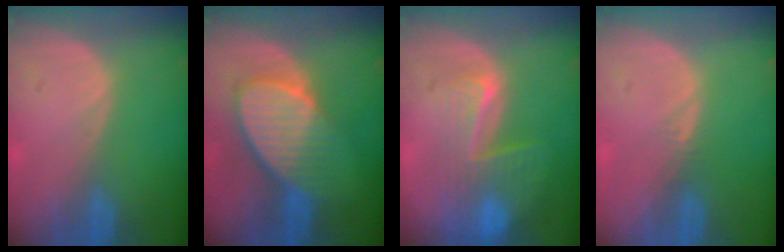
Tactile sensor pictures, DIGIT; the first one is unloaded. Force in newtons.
{"total": 8.8, "press": 8.0, "slide": 3.7}
{"total": 8.0, "press": 7.1, "slide": 3.7}
{"total": 0.5, "press": 0.5, "slide": 0.2}